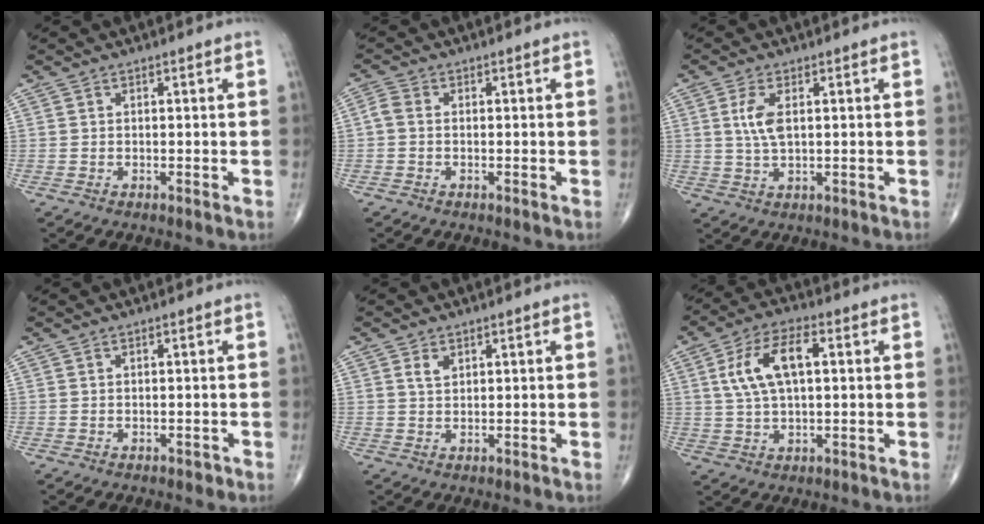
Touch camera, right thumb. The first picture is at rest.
{"total": 2.1, "force": [-0.3, 1.4, 1.5], "torque": [-0.031, 0.004, -0.015]}
{"total": 5.0, "force": [1.1, 2.2, 4.3], "torque": [-0.096, -0.002, 0.023]}
{"total": 0.7, "force": [-0.4, 0.5, 0.4], "torque": [-0.004, 0.000, -0.005]}
{"total": 2.2, "force": [1.1, 1.3, 1.4], "torque": [-0.021, -0.003, 0.022]}
{"total": 10.9, "force": [2.4, 5.1, 9.3], "torque": [-0.181, 0.015, 0.045]}